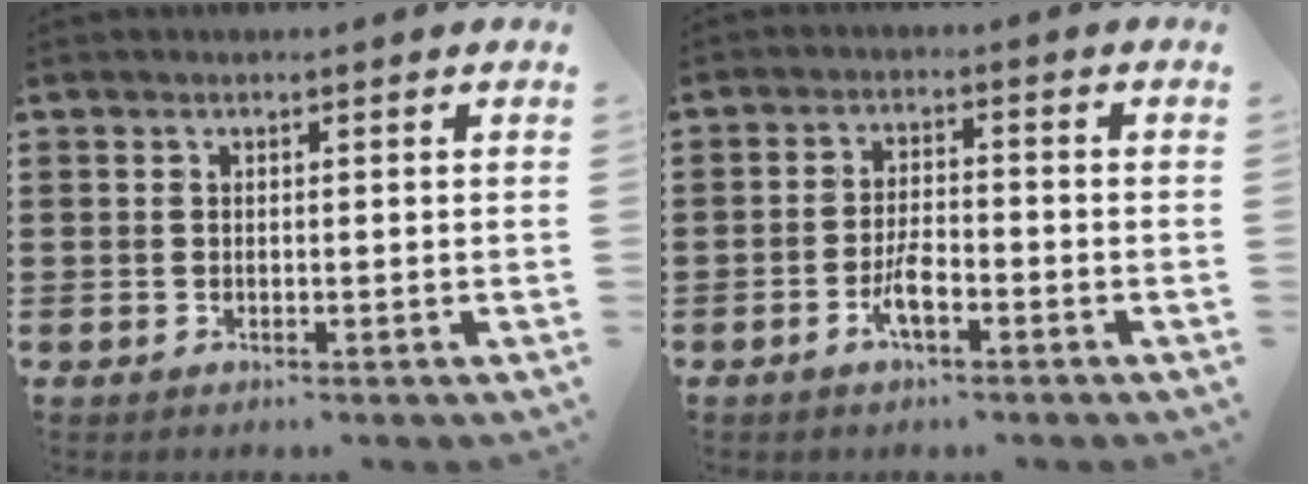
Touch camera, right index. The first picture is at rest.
{"total": 4.2, "force": [-2.3, 1.5, 3.2], "torque": [-0.067, 0.003, -0.045]}